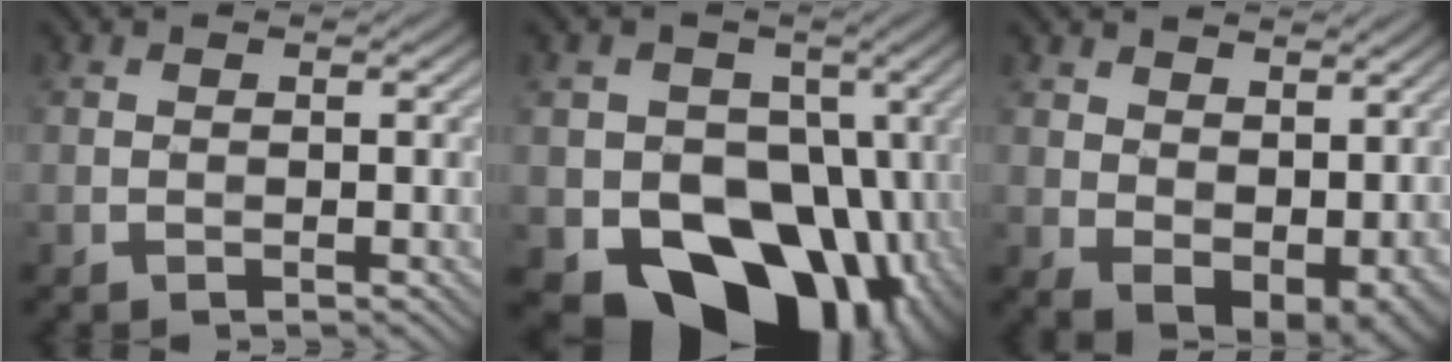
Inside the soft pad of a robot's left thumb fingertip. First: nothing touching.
{"total": 19.4, "force": [-5.7, 15.5, 10.2], "torque": [-0.134, -0.027, -0.121]}
{"total": 7.9, "force": [1.7, 5.6, 5.3], "torque": [-0.100, -0.031, 0.048]}